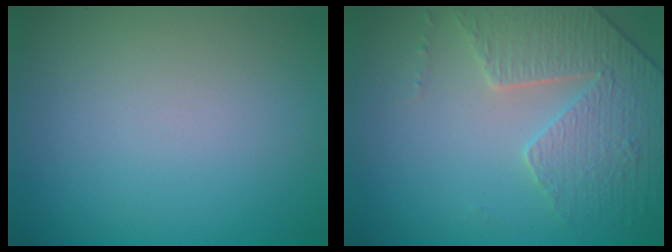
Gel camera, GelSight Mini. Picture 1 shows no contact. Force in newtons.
{"total": 3.9, "press": 3.8, "slide": 1.1}